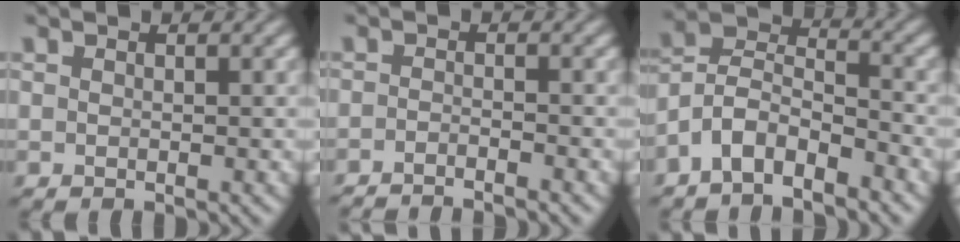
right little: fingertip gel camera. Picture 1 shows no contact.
{"total": 3.0, "force": [-3.0, -0.2, 0.0], "torque": [0.002, -0.014, -0.047]}
{"total": 8.7, "force": [-2.5, 7.5, 3.7], "torque": [-0.103, -0.034, -0.051]}